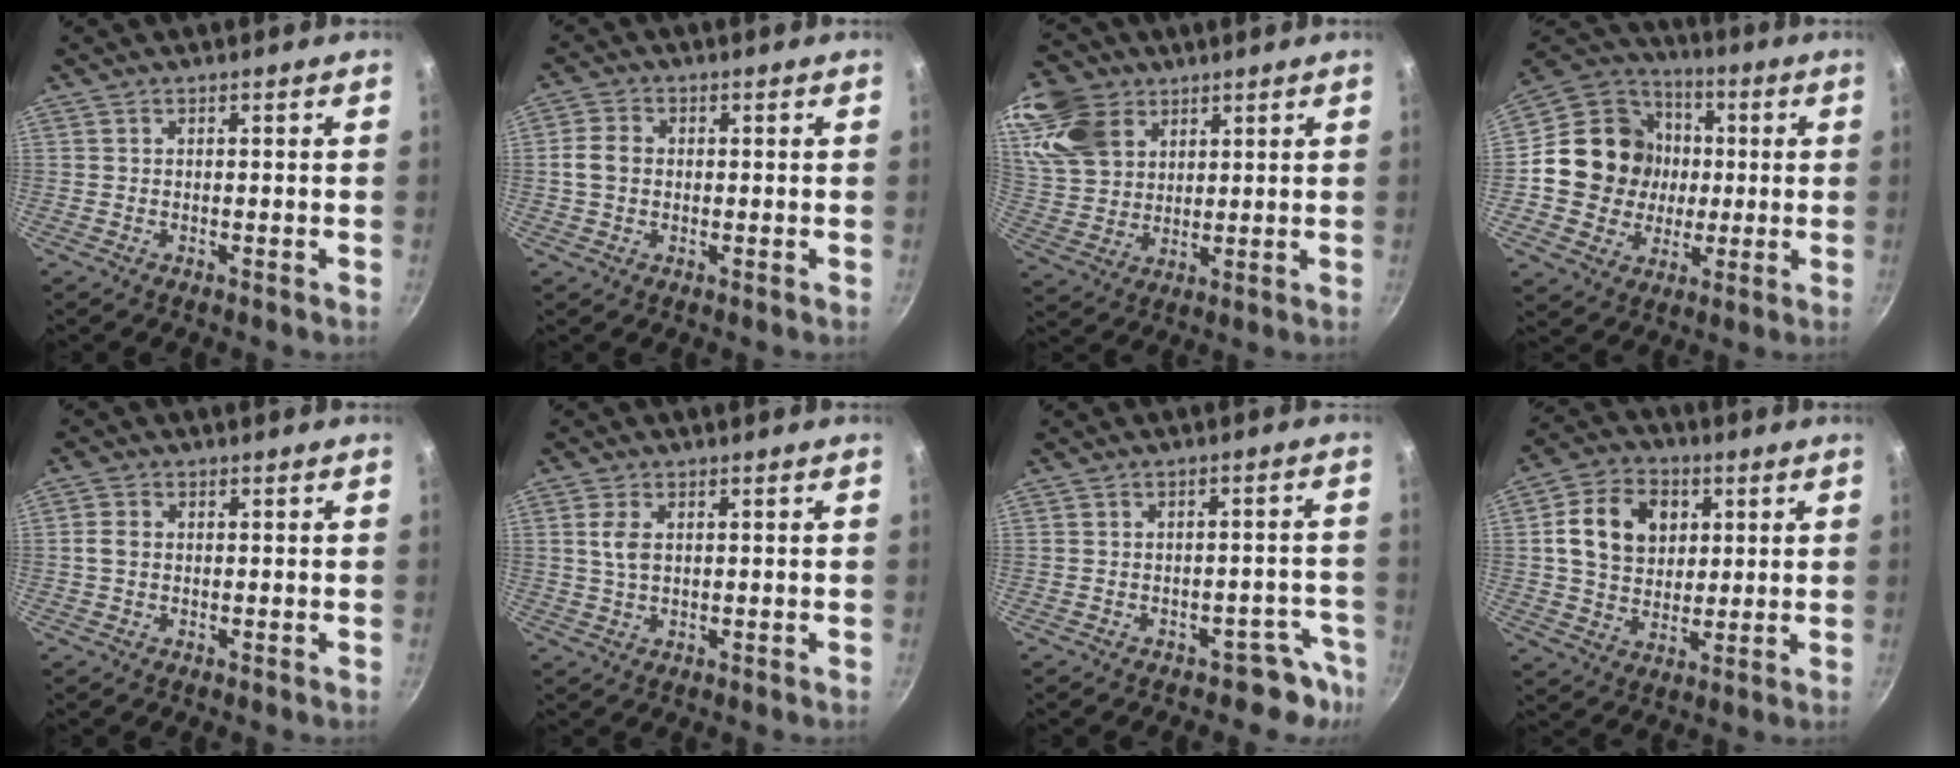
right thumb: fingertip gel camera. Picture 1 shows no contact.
{"total": 4.3, "force": [0.0, 3.4, 2.7], "torque": [-0.044, 0.009, -0.006]}
{"total": 16.5, "force": [8.4, 11.8, 7.8], "torque": [-0.152, -0.013, 0.169]}
{"total": 17.5, "force": [0.3, 16.1, 7.0], "torque": [-0.090, 0.023, 0.004]}
{"total": 2.6, "force": [0.1, 2.0, 1.7], "torque": [-0.032, 0.007, -0.001]}
{"total": 3.8, "force": [0.9, 2.2, 2.9], "torque": [-0.058, -0.001, 0.017]}
{"total": 5.4, "force": [-3.9, 3.5, 1.0], "torque": [0.050, 0.061, -0.040]}
{"total": 13.2, "force": [3.2, 10.3, 7.6], "torque": [-0.110, 0.003, 0.048]}